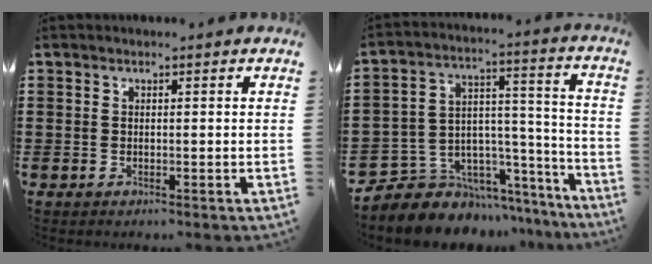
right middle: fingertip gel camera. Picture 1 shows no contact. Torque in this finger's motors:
{"motor_torque": [2.14, 0.00, 0.52, 0.06]}